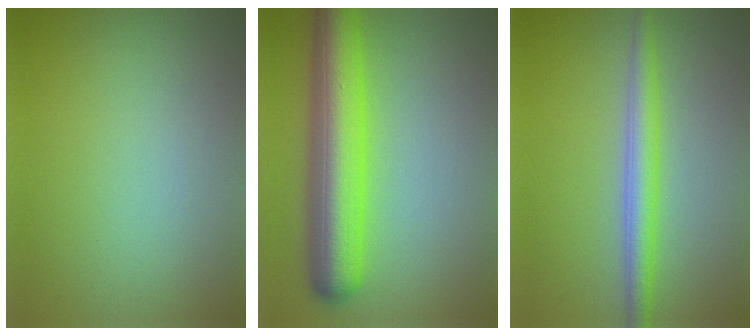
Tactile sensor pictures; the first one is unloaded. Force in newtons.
{"total": 7.8, "press": 7.8, "slide": 0.2}
{"total": 3.1, "press": 3.1, "slide": 0.1}